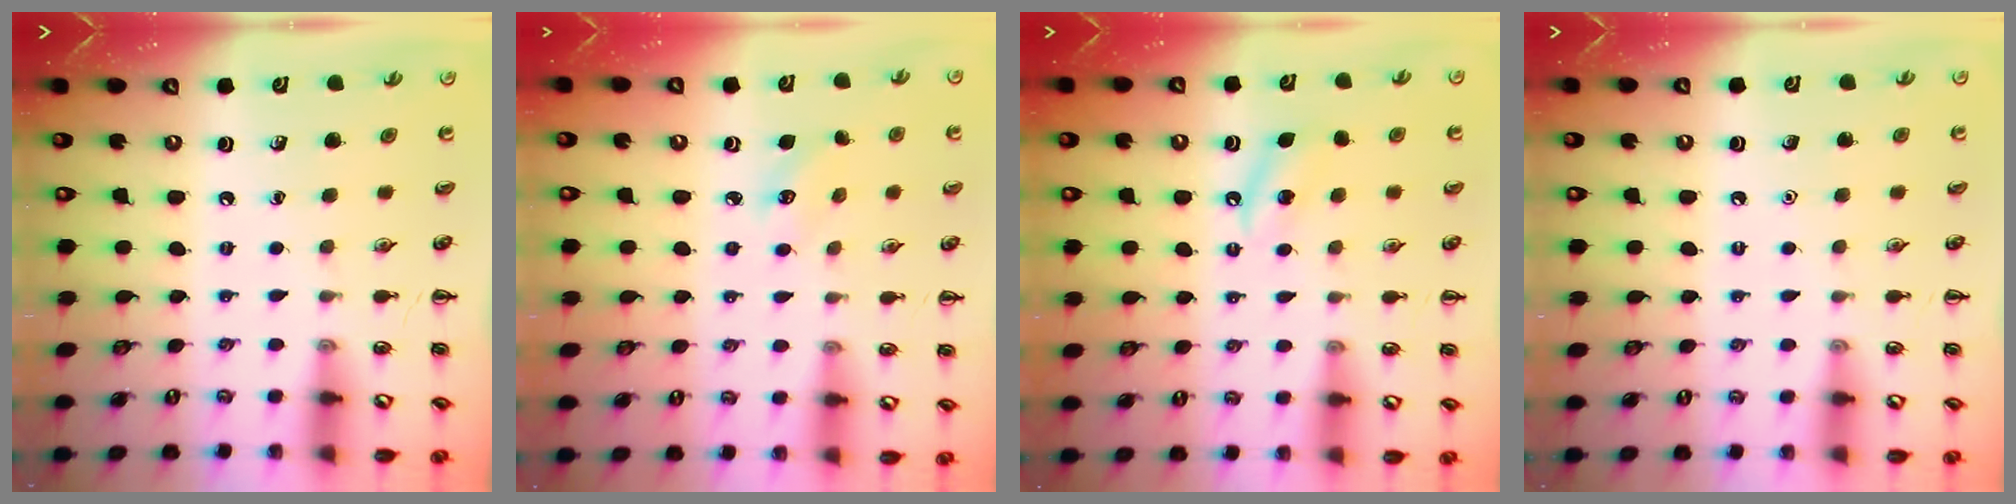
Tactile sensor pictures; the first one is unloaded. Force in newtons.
{"total": 3.2, "press": 3.1, "slide": 0.8}
{"total": 5.0, "press": 4.8, "slide": 1.5}
{"total": 1.6, "press": 1.6, "slide": 0.1}